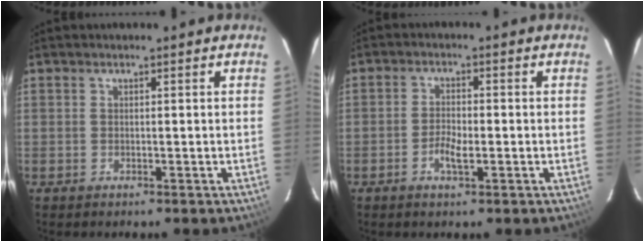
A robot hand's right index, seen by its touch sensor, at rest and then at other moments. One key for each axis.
{"total": 3.3, "fx": -1.3, "fy": 1.3, "fz": 2.8, "tx": -0.062, "ty": 0.000, "tz": -0.024}